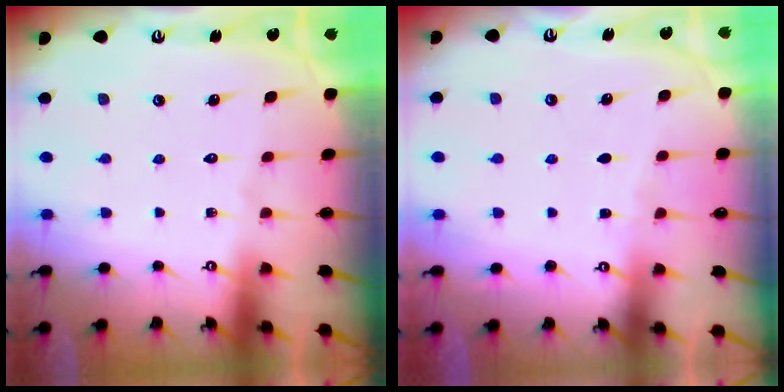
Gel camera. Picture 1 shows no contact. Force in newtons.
{"total": 2.1, "press": 2.1, "slide": 0.3}